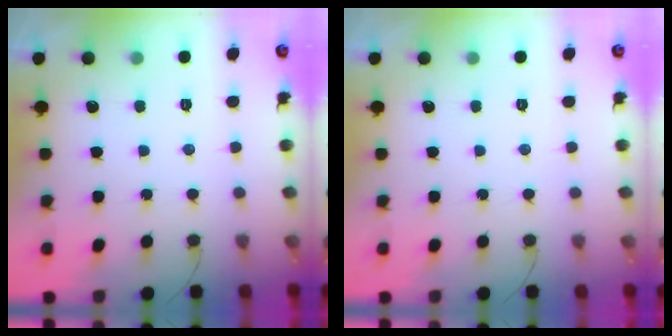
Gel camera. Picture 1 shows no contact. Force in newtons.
{"total": 0.0}